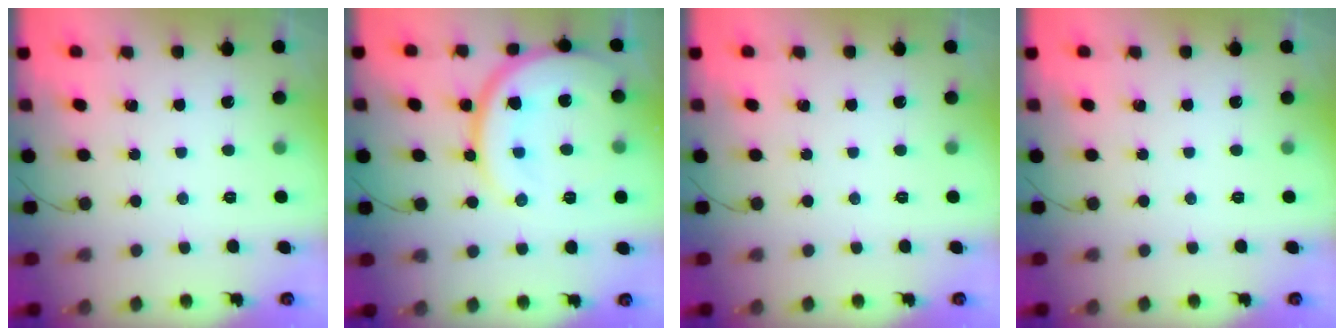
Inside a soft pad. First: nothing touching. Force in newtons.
{"total": 18.4, "press": 18.3, "slide": 1.9}
{"total": 0.0}
{"total": 0.0}